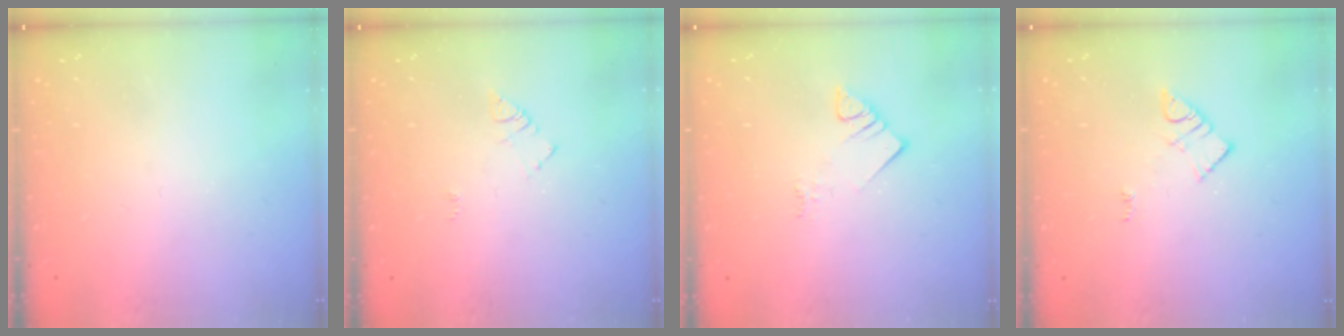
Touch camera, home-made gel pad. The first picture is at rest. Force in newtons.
{"total": 5.4, "press": 5.4, "slide": 0.5}
{"total": 4.0, "press": 3.9, "slide": 0.3}
{"total": 3.9, "press": 3.8, "slide": 0.4}